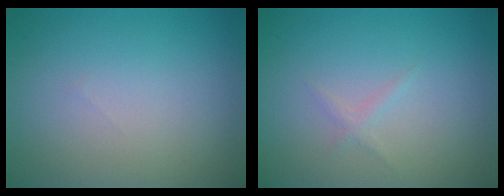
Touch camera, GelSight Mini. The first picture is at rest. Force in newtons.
{"total": 0.8, "press": 0.8, "slide": 0.1}